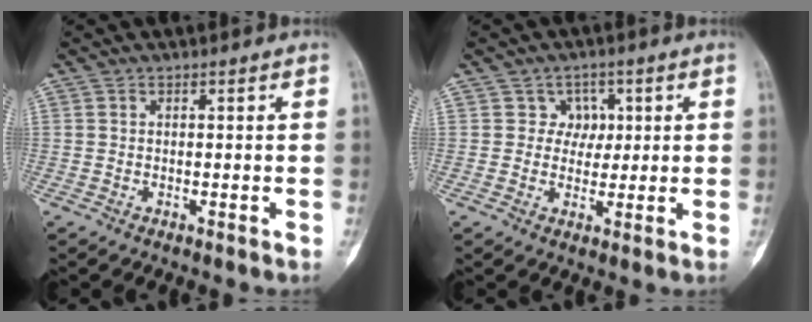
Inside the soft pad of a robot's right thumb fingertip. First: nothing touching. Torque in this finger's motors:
{"motor_torque": [0.04, 0.77, -0.06, 0.11, -0.12]}